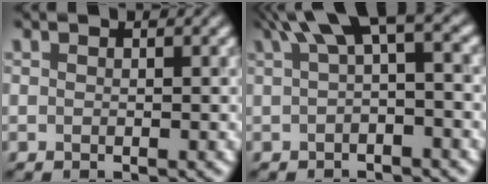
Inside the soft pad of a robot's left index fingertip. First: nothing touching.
{"total": 4.4, "force": [1.6, 1.0, 3.9], "torque": [-0.051, 0.017, 0.022]}